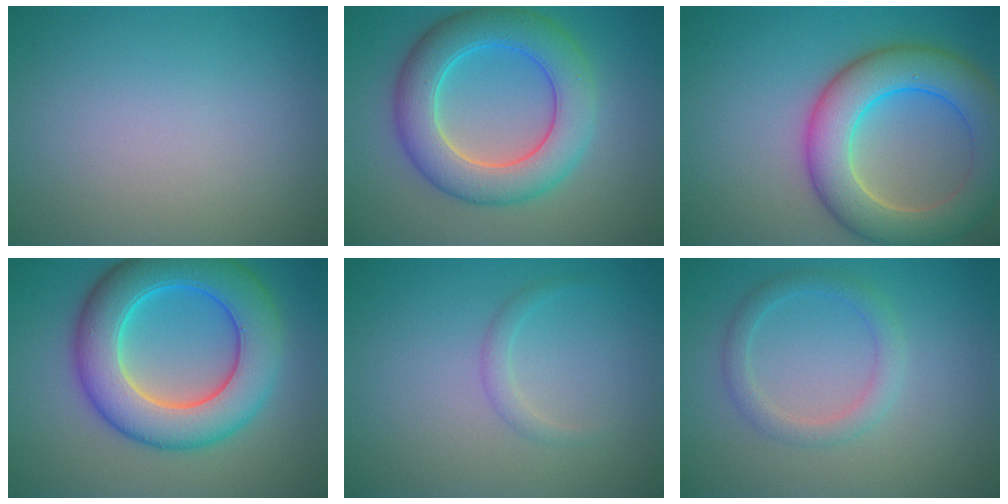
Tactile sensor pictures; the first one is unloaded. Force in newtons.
{"total": 7.7, "press": 7.7, "slide": 0.3}
{"total": 8.6, "press": 8.6, "slide": 0.5}
{"total": 9.9, "press": 9.9, "slide": 0.3}
{"total": 1.1, "press": 1.1, "slide": 0.1}
{"total": 2.3, "press": 2.3, "slide": 0.1}